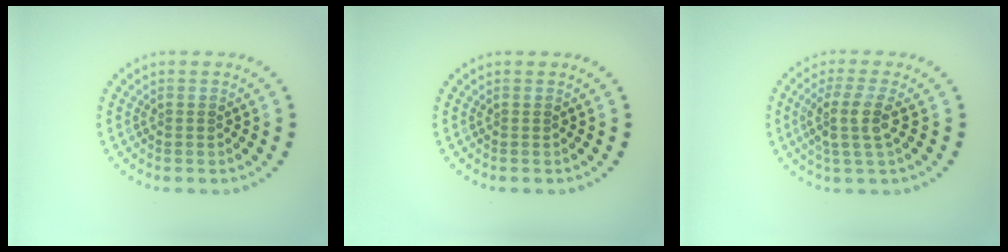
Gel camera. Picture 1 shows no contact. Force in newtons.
{"total": 0.0}
{"total": 3.0, "press": 2.3, "slide": 1.9}